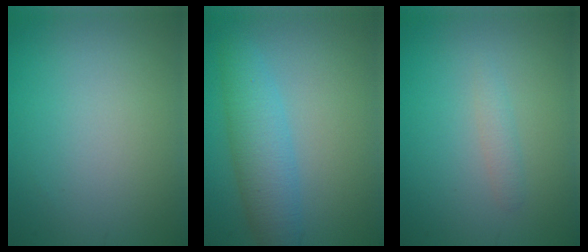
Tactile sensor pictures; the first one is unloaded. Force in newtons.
{"total": 4.3, "press": 4.3, "slide": 0.1}
{"total": 1.1, "press": 1.1, "slide": 0.0}